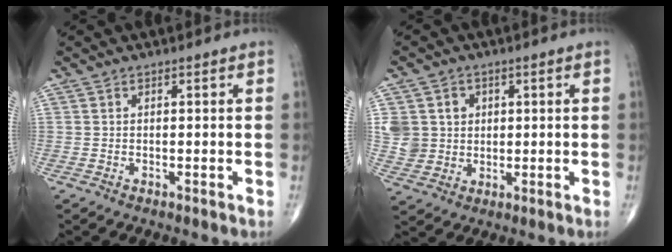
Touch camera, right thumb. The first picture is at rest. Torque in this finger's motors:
{"motor_torque": [0.04, 0.05, 0.30, 0.30, 0.01]}